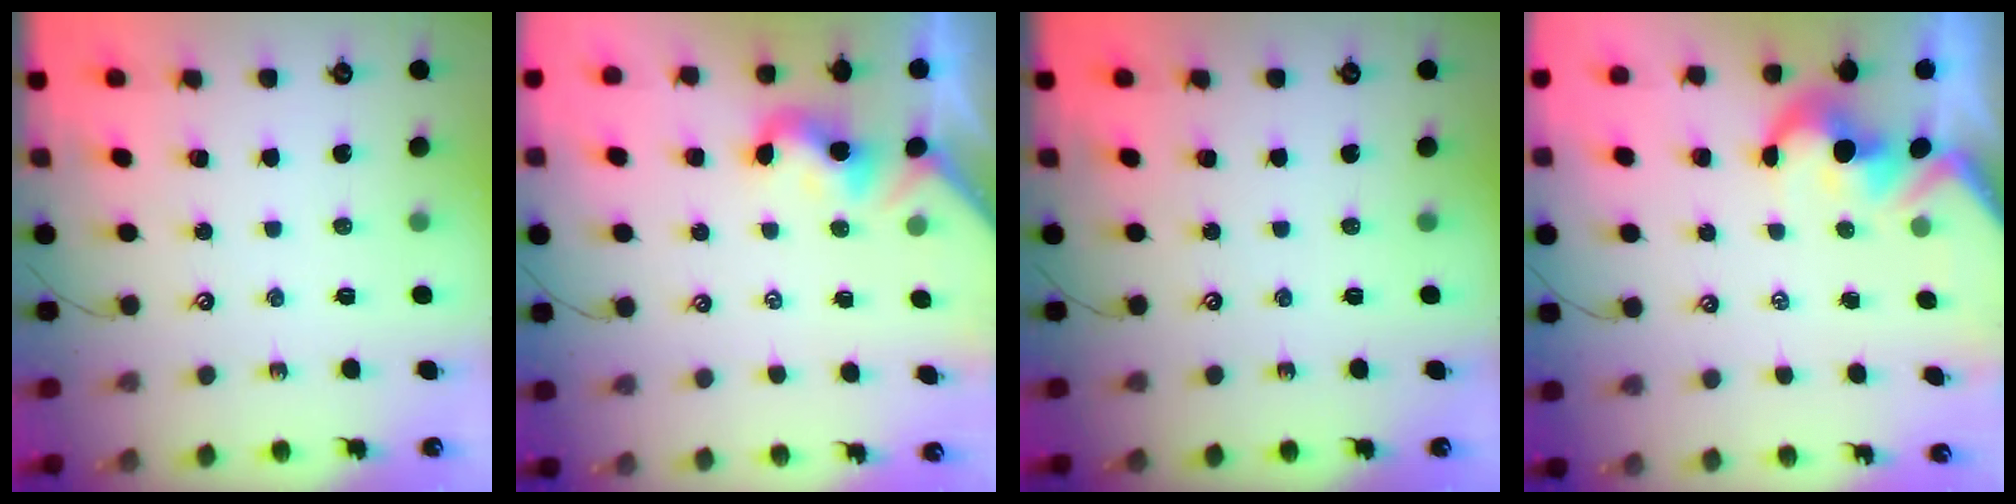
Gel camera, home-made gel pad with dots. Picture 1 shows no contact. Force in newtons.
{"total": 0.5, "press": 0.5, "slide": 0.1}
{"total": 0.0}
{"total": 3.3, "press": 3.1, "slide": 1.2}